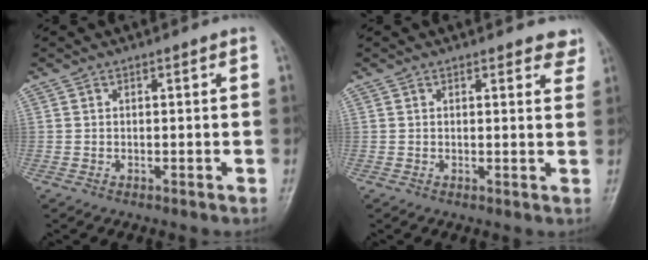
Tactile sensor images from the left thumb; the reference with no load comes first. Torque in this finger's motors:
{"motor_torque": [-0.22, -0.05, -0.01, 0.13, 0.05]}